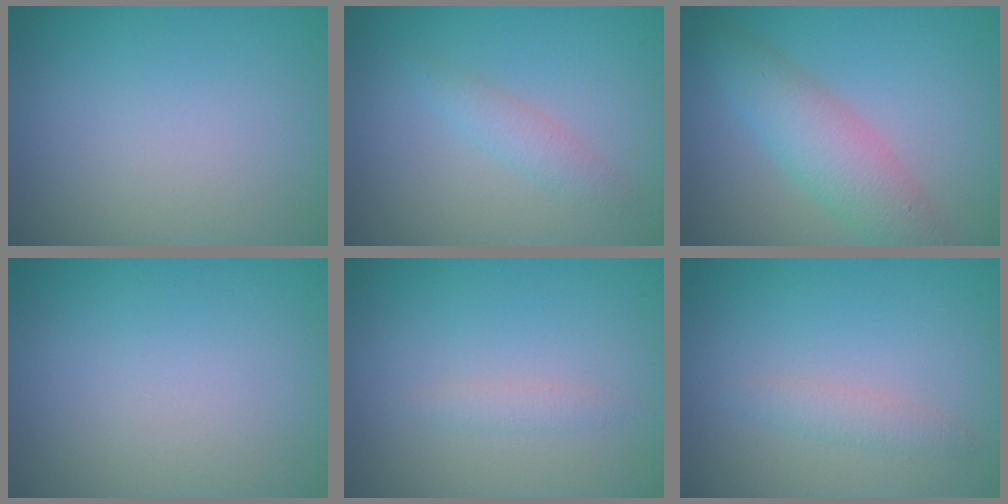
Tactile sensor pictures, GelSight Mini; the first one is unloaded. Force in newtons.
{"total": 1.6, "press": 1.6, "slide": 0.0}
{"total": 4.6, "press": 4.6, "slide": 0.0}
{"total": 0.0}
{"total": 0.9, "press": 0.9, "slide": 0.0}
{"total": 1.4, "press": 1.4, "slide": 0.0}